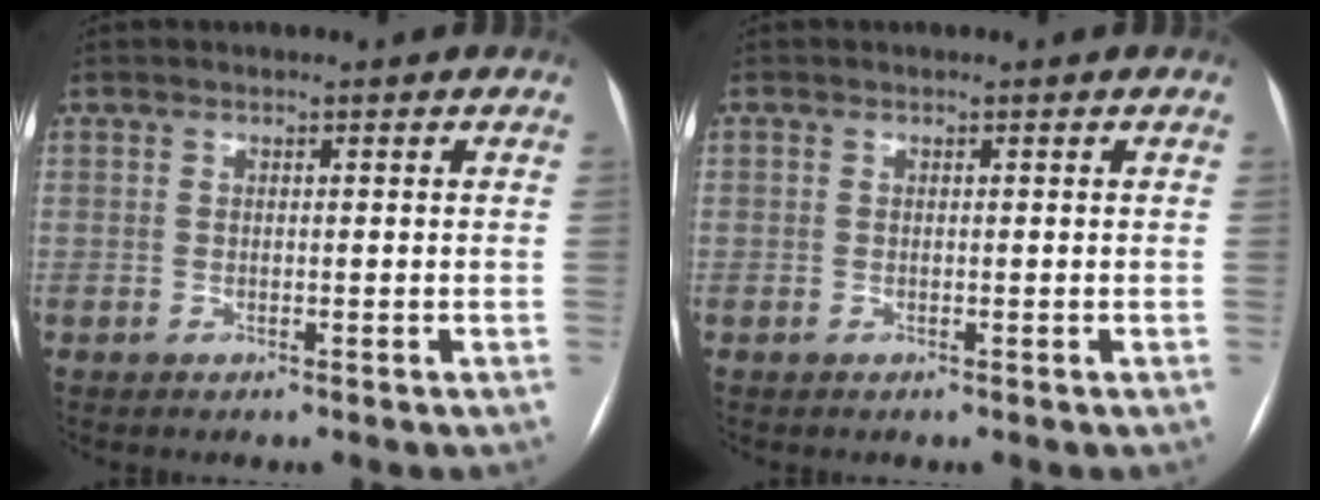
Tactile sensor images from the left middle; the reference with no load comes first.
{"total": 0.0}